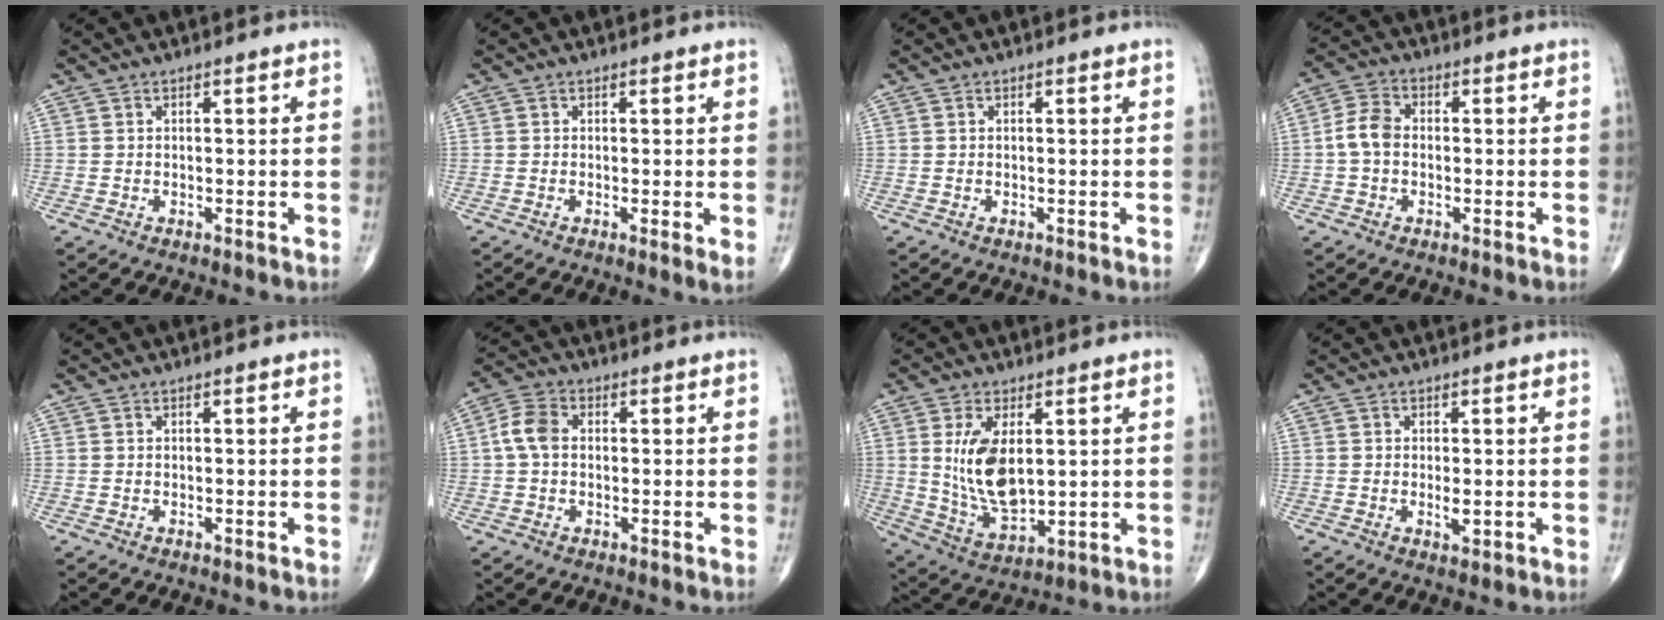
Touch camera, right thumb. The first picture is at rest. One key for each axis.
{"total": 1.8, "fx": 0.0, "fy": 0.3, "fz": 1.8, "tx": -0.030, "ty": -0.007, "tz": -0.003}
{"total": 0.0}
{"total": 5.2, "fx": -0.5, "fy": 3.7, "fz": 3.6, "tx": -0.070, "ty": 0.017, "tz": -0.021}
{"total": 0.0}
{"total": 5.3, "fx": 0.3, "fy": 3.7, "fz": 3.8, "tx": -0.078, "ty": 0.015, "tz": -0.002}
{"total": 12.0, "fx": 2.1, "fy": 6.2, "fz": 10.1, "tx": -0.178, "ty": -0.022, "tz": 0.054}
{"total": 1.9, "fx": -0.2, "fy": 0.8, "fz": 1.7, "tx": -0.029, "ty": -0.005, "tz": -0.003}